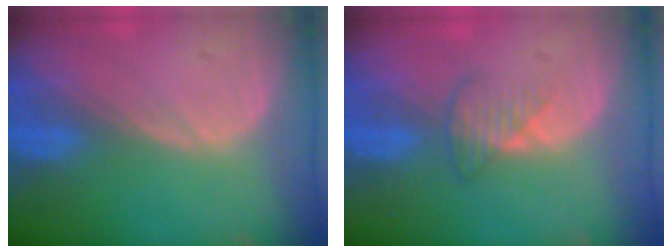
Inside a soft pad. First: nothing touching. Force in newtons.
{"total": 3.0, "press": 2.8, "slide": 1.1}